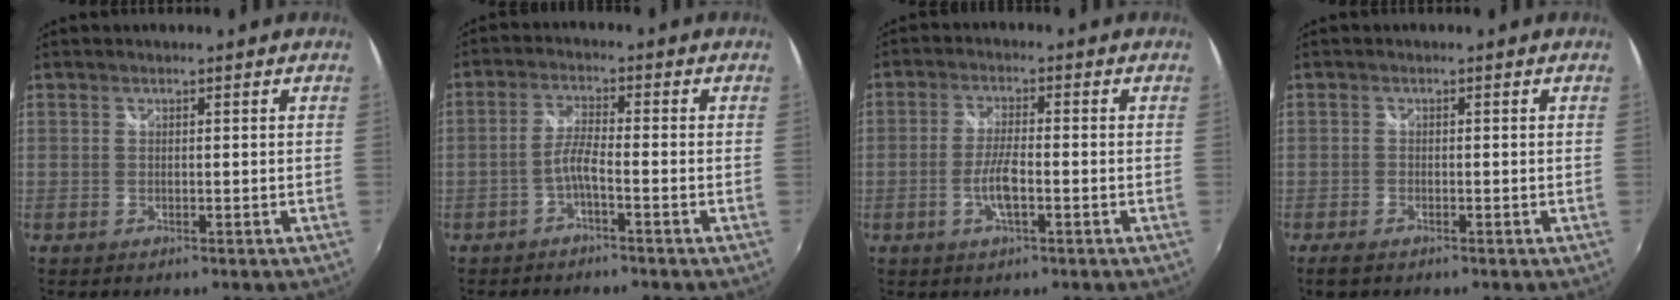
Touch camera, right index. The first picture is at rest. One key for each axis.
{"total": 3.2, "fx": -1.8, "fy": 0.2, "fz": 2.6, "tx": -0.063, "ty": 0.008, "tz": -0.037}
{"total": 5.1, "fx": -1.9, "fy": 0.9, "fz": 4.6, "tx": -0.097, "ty": -0.002, "tz": -0.035}
{"total": 2.7, "fx": -2.0, "fy": 1.1, "fz": 1.5, "tx": -0.035, "ty": -0.010, "tz": -0.037}